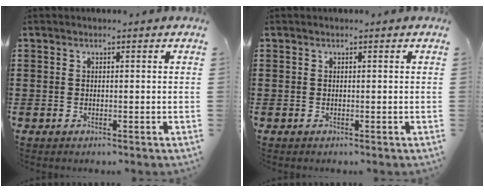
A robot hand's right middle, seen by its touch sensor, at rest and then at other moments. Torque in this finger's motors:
{"motor_torque": [0.94, -0.97, -0.01, 0.01]}